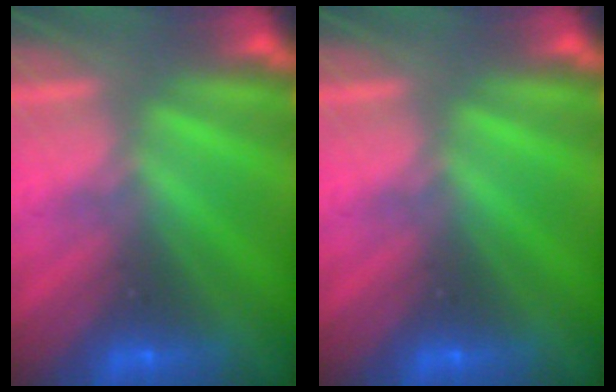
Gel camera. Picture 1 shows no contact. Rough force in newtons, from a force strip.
{"total": 0.0}